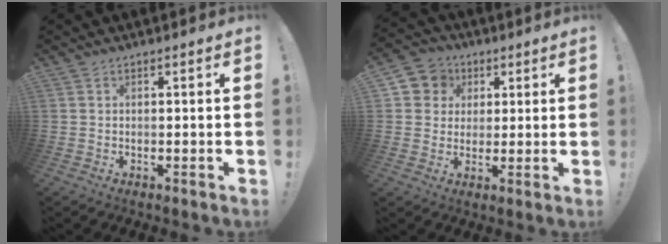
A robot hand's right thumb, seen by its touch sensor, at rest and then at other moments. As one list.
[{"total": 7.6, "force": [1.5, 7.3, 1.5], "torque": [-0.013, -0.005, 0.033]}]